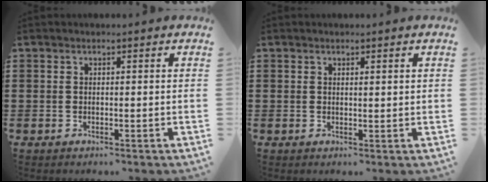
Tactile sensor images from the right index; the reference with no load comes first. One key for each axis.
{"total": 0.7, "fx": 0.4, "fy": 0.1, "fz": 0.5, "tx": -0.011, "ty": 0.002, "tz": 0.007}